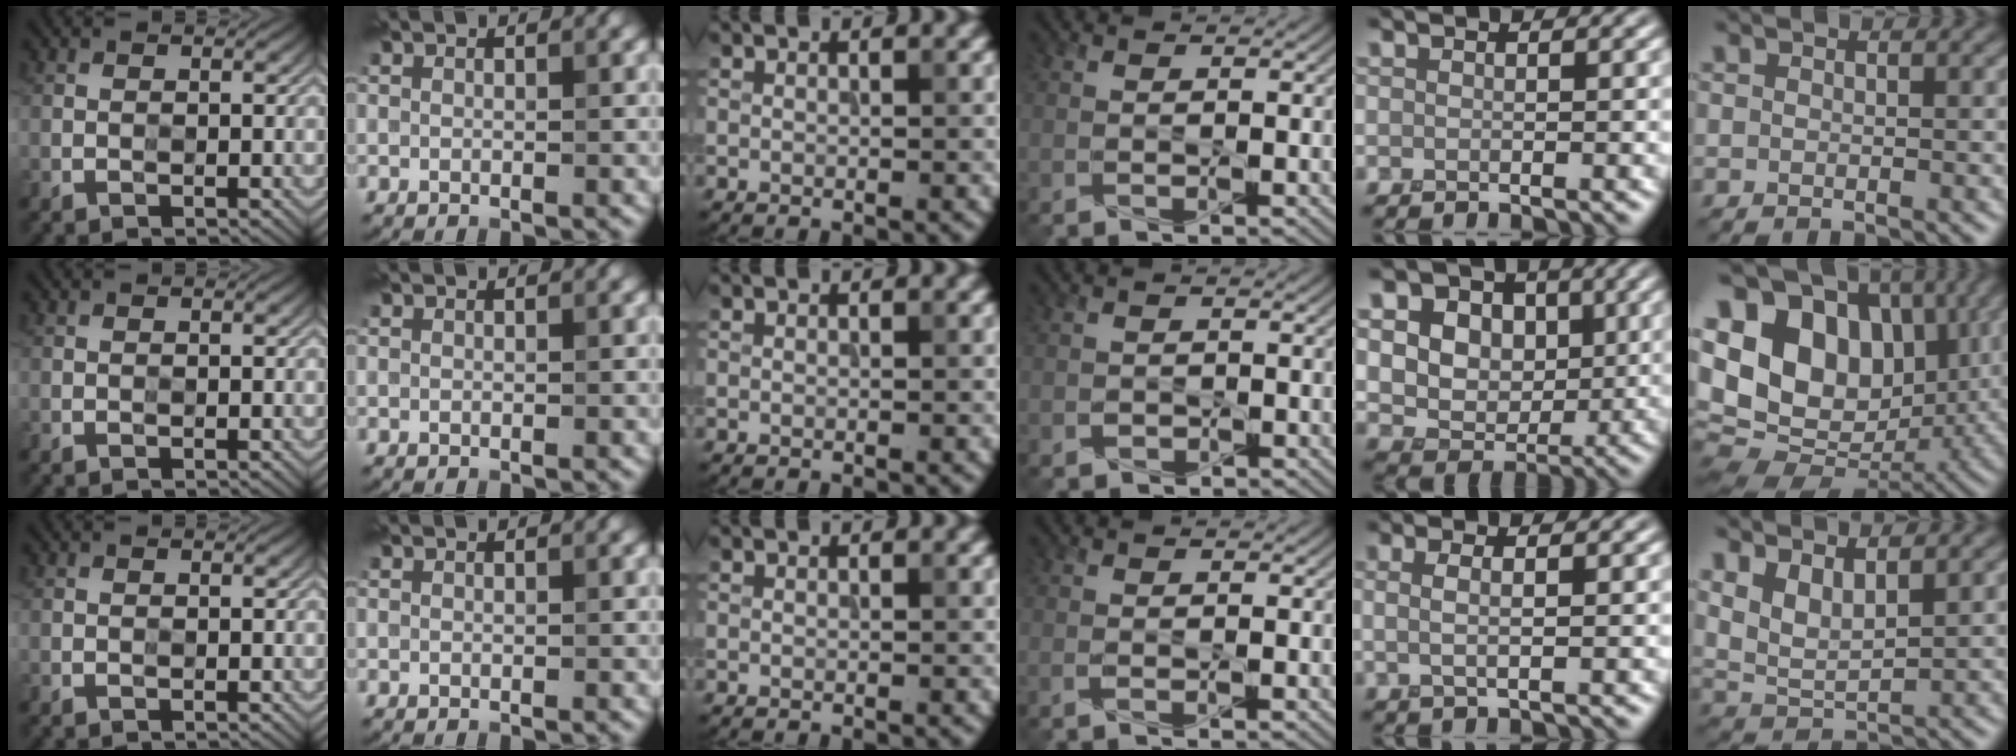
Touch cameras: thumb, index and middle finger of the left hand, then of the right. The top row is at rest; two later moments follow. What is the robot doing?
{"motion": "press", "object": "memory foam"}